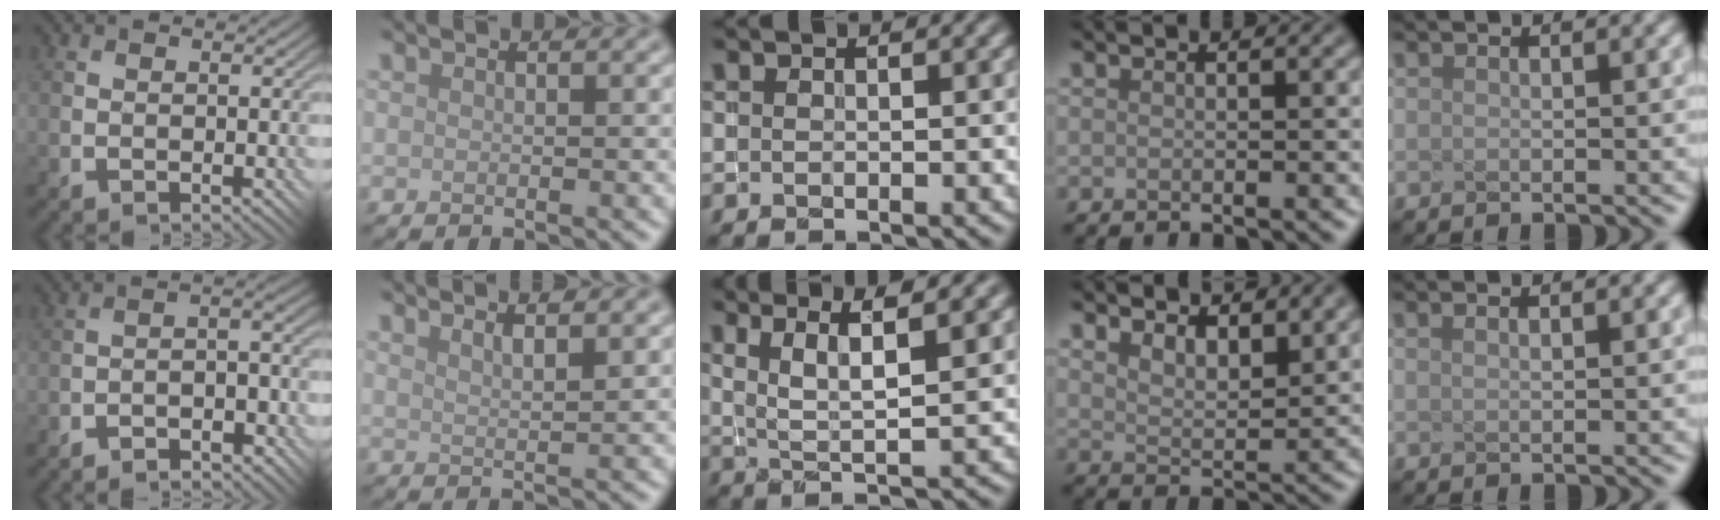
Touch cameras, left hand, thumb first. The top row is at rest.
{"thumb": {"total": 4.0, "force": [-3.3, 1.0, 2.1], "torque": [-0.025, 0.012, -0.064]}, "index": {"total": 3.6, "force": [2.7, 1.1, 2.2], "torque": [-0.004, 0.018, 0.011]}, "middle": {"total": 4.5, "force": [2.3, 0.8, 3.7], "torque": [-0.065, 0.001, 0.042]}, "ring": {"total": 4.4, "force": [3.6, 1.4, 2.2], "torque": [-0.040, -0.002, 0.053]}, "little": {"total": 0.6, "force": [0.4, 0.1, 0.5], "torque": [-0.005, 0.004, 0.003]}}